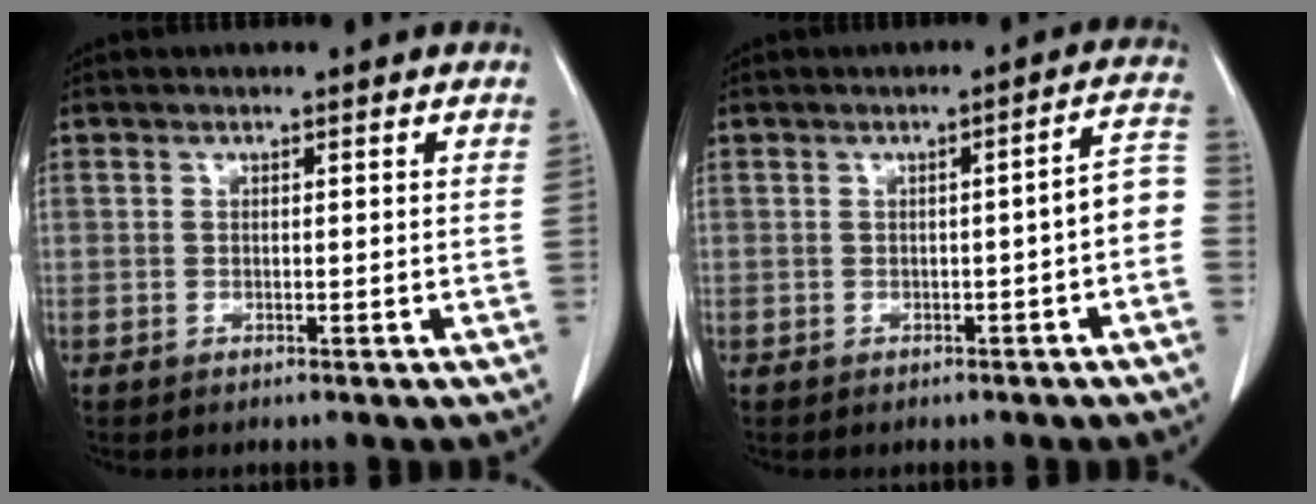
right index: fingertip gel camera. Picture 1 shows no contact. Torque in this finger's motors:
{"motor_torque": [0.55, -0.23, 0.37, 0.06]}